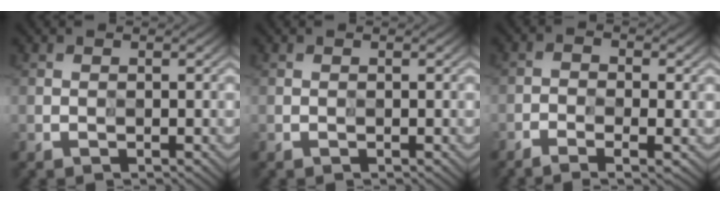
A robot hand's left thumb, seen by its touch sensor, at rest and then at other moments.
{"total": 0.0}
{"total": 4.9, "force": [-3.0, 1.7, 3.5], "torque": [-0.066, -0.008, -0.046]}